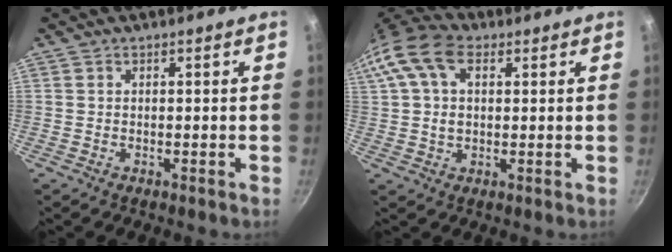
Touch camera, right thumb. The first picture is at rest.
{"total": 15.3, "force": [4.9, 9.8, 10.6], "torque": [-0.217, 0.023, 0.078]}